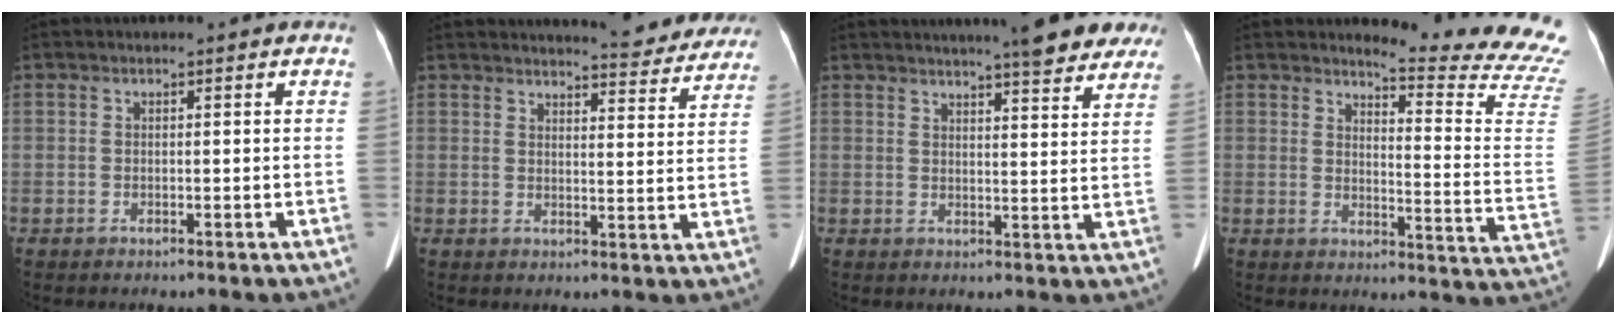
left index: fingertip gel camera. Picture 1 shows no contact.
{"total": 13.4, "force": [12.7, 2.1, 3.7], "torque": [-0.027, -0.034, 0.129]}
{"total": 14.3, "force": [11.8, 2.0, 7.7], "torque": [-0.094, 0.005, 0.134]}
{"total": 16.6, "force": [16.0, -2.1, 3.6], "torque": [-0.053, -0.172, 0.167]}